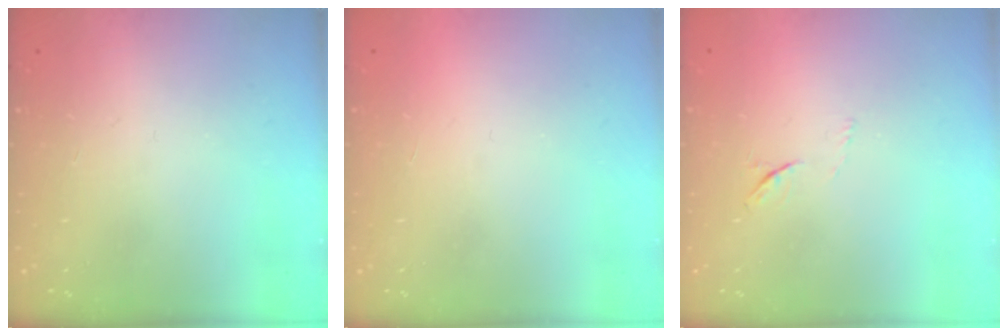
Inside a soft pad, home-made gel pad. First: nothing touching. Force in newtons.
{"total": 1.6, "press": 1.6, "slide": 0.1}
{"total": 4.2, "press": 4.0, "slide": 1.4}